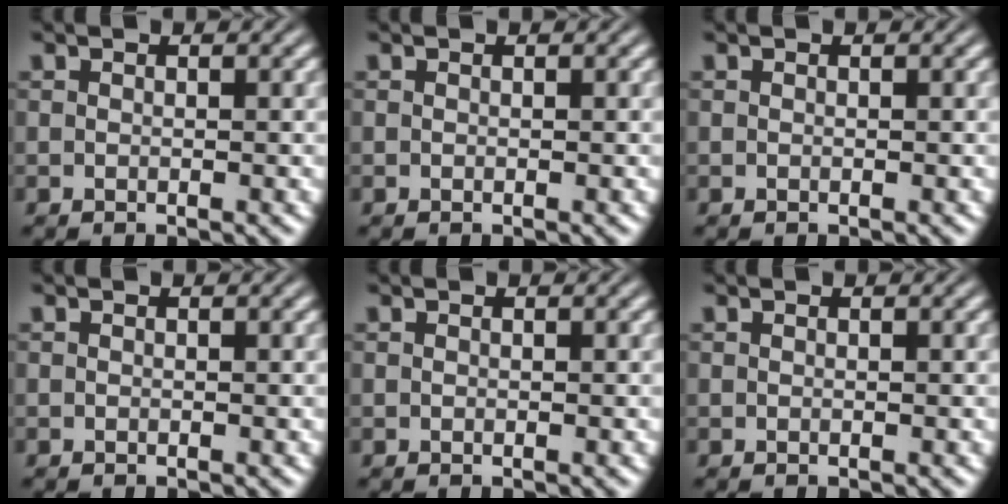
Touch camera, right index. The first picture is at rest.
{"total": 0.0}
{"total": 0.0}
{"total": 0.7, "force": [-0.3, -0.6, -0.3], "torque": [0.009, -0.006, 0.000]}
{"total": 0.0}
{"total": 0.0}